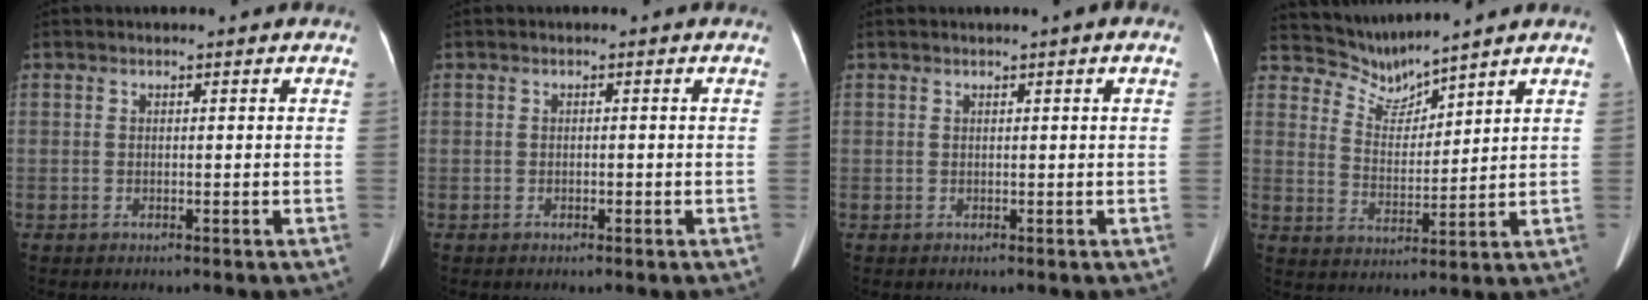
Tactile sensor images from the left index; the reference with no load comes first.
{"total": 1.0, "force": [-0.7, 0.4, 0.6], "torque": [-0.007, 0.000, -0.012]}
{"total": 0.9, "force": [0.3, -0.1, 0.9], "torque": [-0.013, 0.003, 0.005]}
{"total": 4.8, "force": [4.7, -0.7, -0.6], "torque": [0.003, -0.006, 0.103]}